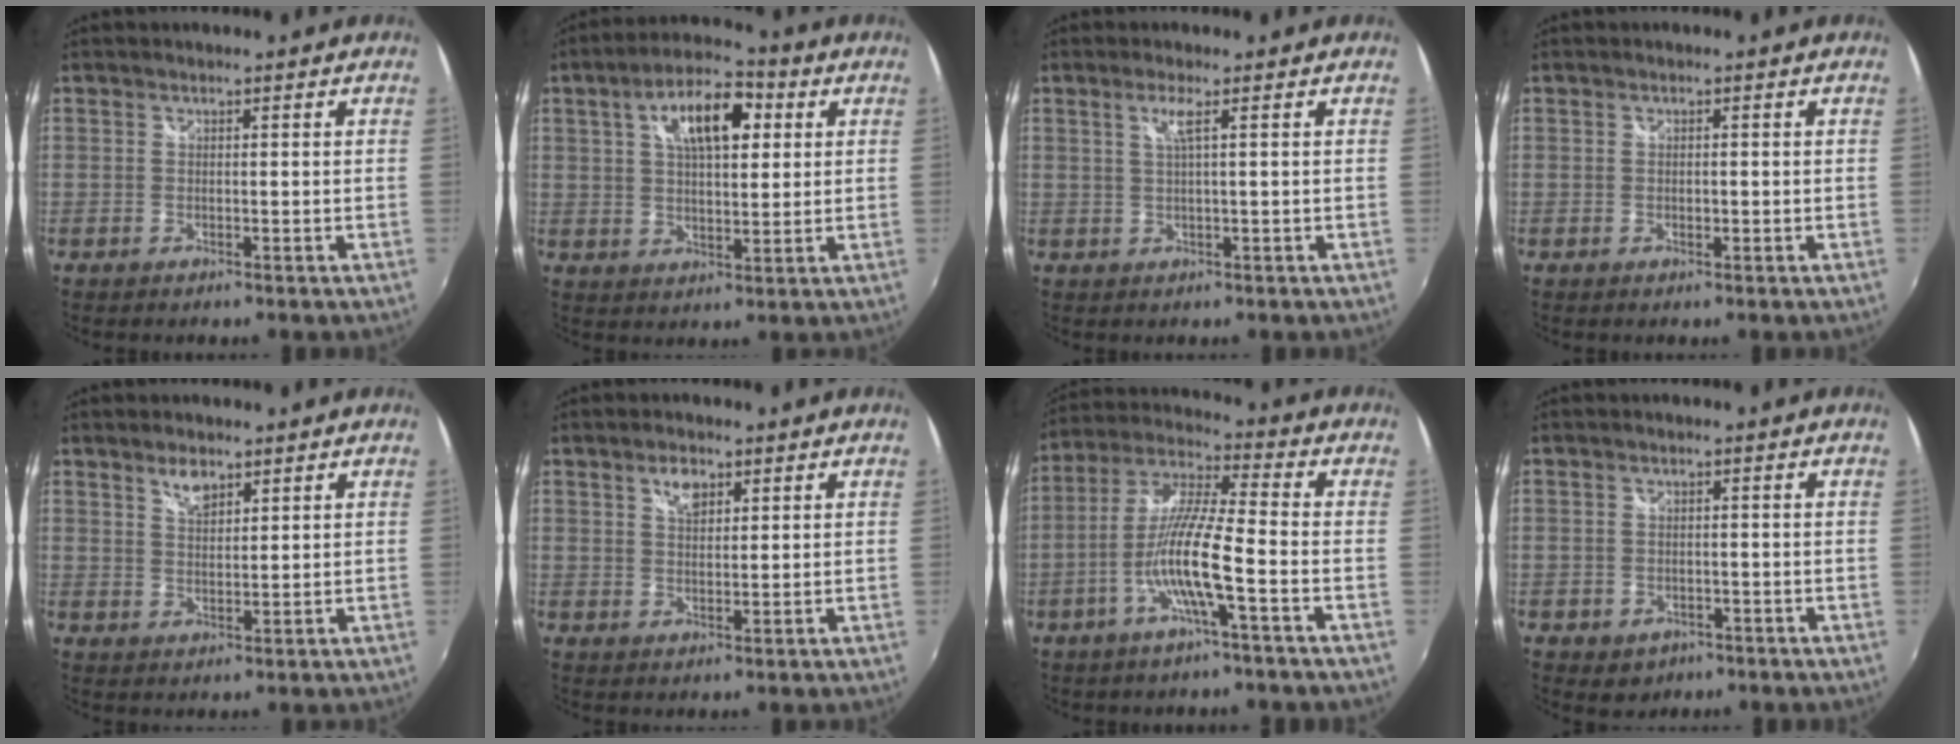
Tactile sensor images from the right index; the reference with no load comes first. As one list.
[{"total": 11.9, "force": [4.0, 5.3, 9.9], "torque": [-0.164, 0.029, 0.063]}, {"total": 2.3, "force": [0.8, -0.5, 2.1], "torque": [-0.040, -0.003, 0.016]}, {"total": 0.7, "force": [-0.1, 0.5, 0.5], "torque": [-0.008, 0.000, -0.003]}, {"total": 3.7, "force": [2.6, 1.6, 2.1], "torque": [-0.033, 0.002, 0.045]}, {"total": 3.7, "force": [2.0, 2.0, 2.4], "torque": [-0.039, 0.006, 0.036]}, {"total": 11.2, "force": [-4.3, 0.2, 10.4], "torque": [-0.211, 0.002, -0.085]}, {"total": 3.7, "force": [-1.6, 3.1, 1.3], "torque": [-0.034, -0.001, -0.015]}]